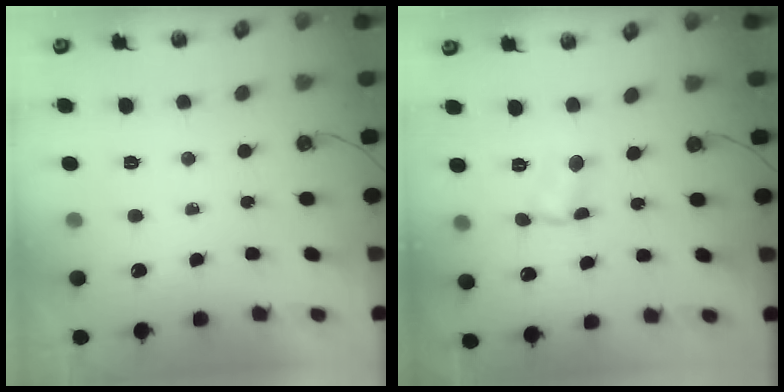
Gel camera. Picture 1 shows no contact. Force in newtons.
{"total": 2.5, "press": 2.5, "slide": 0.1}